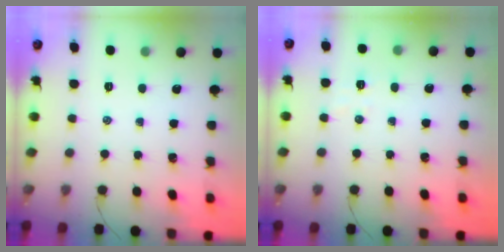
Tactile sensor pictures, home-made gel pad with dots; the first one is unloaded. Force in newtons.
{"total": 4.1, "press": 4.0, "slide": 0.7}